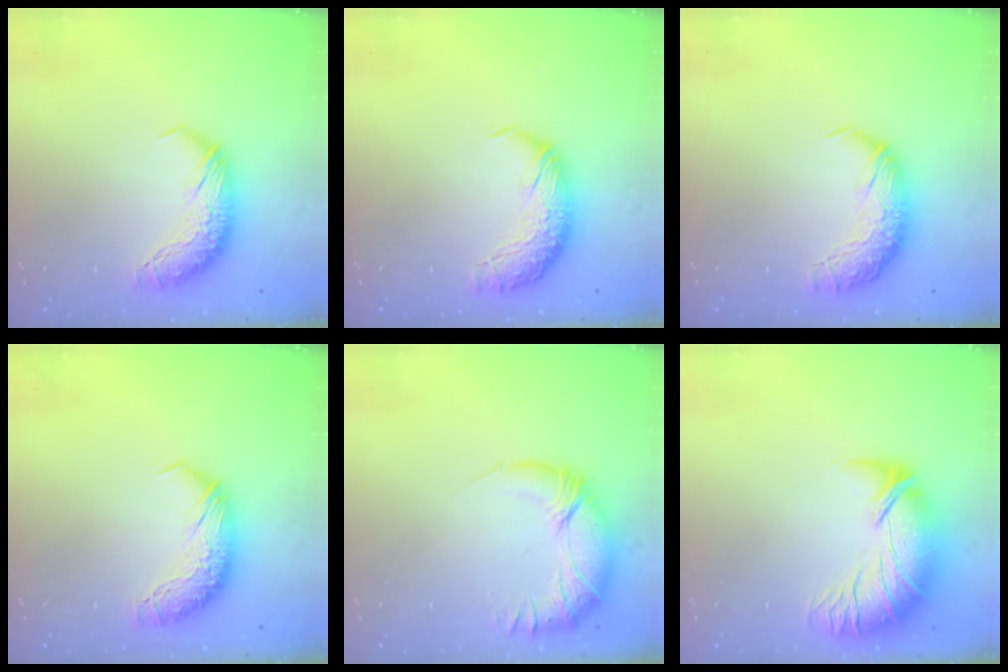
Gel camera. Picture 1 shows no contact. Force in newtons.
{"total": 2.4, "press": 0.9, "slide": 2.2}
{"total": 2.4, "press": 1.1, "slide": 2.1}
{"total": 0.0}
{"total": 3.3, "press": 2.0, "slide": 2.6}
{"total": 2.9, "press": 0.6, "slide": 2.9}